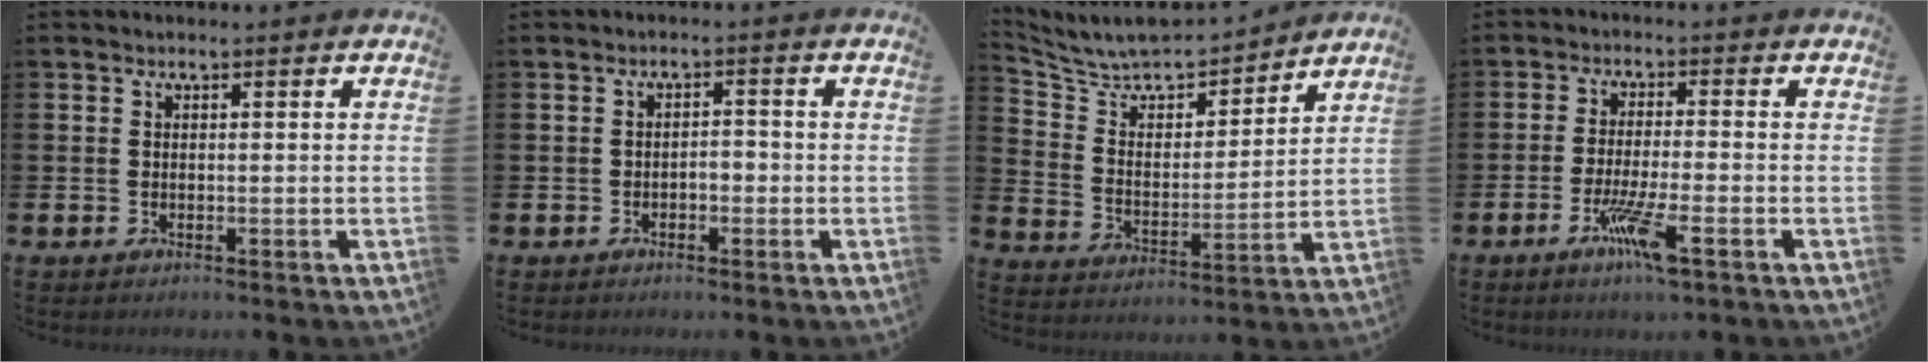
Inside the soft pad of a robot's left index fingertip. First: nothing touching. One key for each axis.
{"total": 1.5, "fx": -0.8, "fy": 0.9, "fz": 0.9, "tx": -0.011, "ty": 0.002, "tz": -0.019}
{"total": 8.3, "fx": 7.9, "fy": 2.0, "fz": 1.6, "tx": -0.066, "ty": -0.068, "tz": 0.136}
{"total": 5.7, "fx": -3.0, "fy": 0.7, "fz": 4.8, "tx": -0.099, "ty": -0.012, "tz": -0.050}